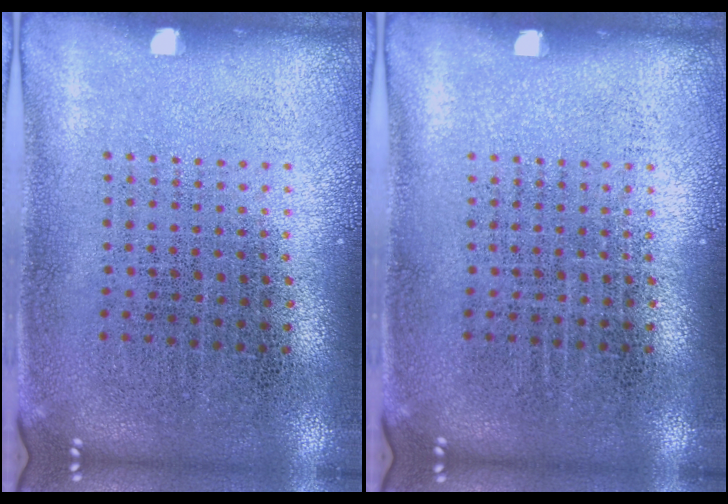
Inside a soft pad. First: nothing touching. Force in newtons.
{"total": 0.0}